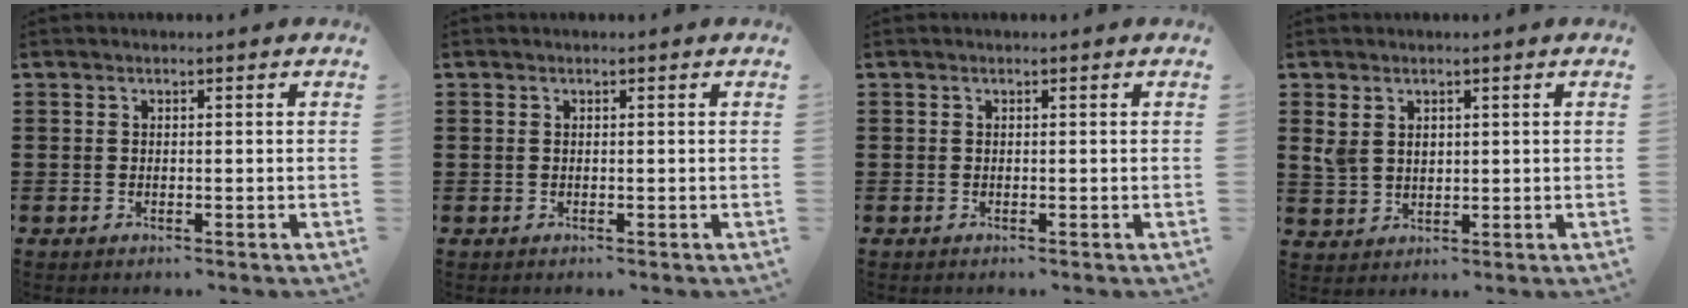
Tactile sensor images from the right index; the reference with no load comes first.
{"total": 0.0}
{"total": 0.0}
{"total": 3.1, "force": [1.5, 2.2, 1.5], "torque": [-0.038, 0.010, 0.028]}